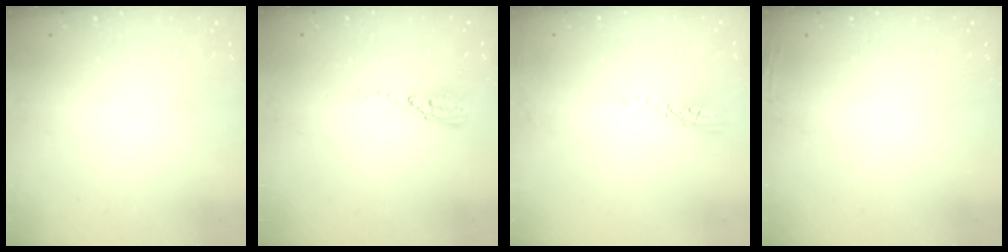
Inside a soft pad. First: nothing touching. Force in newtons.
{"total": 5.1, "press": 5.1, "slide": 0.3}
{"total": 3.7, "press": 3.6, "slide": 0.3}
{"total": 3.1, "press": 3.0, "slide": 0.8}